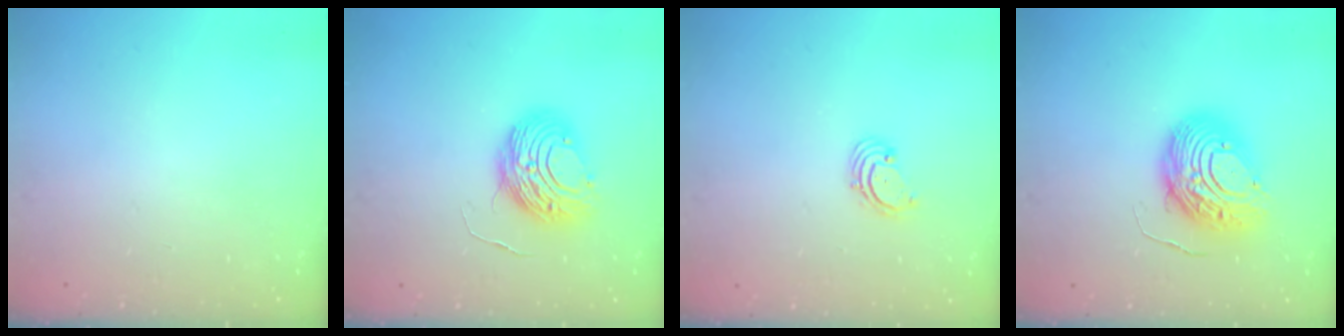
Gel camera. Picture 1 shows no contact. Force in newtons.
{"total": 9.7, "press": 9.7, "slide": 0.6}
{"total": 1.6, "press": 1.6, "slide": 0.2}
{"total": 11.8, "press": 11.8, "slide": 1.3}